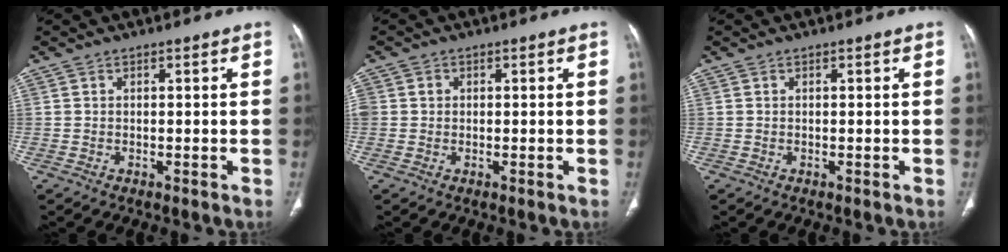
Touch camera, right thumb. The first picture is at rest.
{"total": 2.0, "force": [0.3, 1.8, 0.8], "torque": [-0.013, 0.009, 0.011]}
{"total": 0.0}